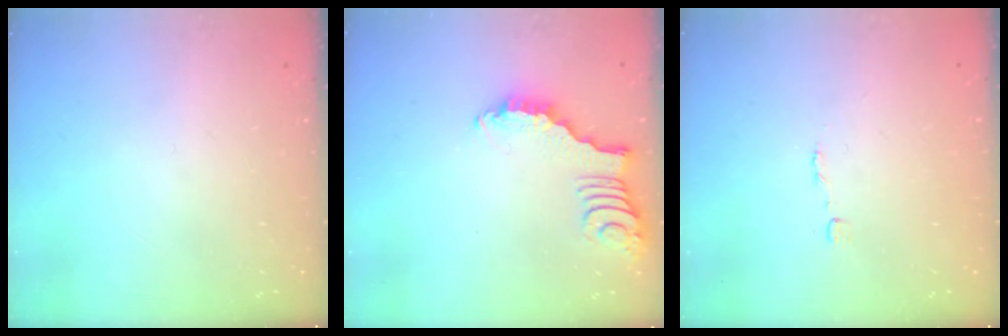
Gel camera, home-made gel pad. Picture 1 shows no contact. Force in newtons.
{"total": 2.3, "press": 2.3, "slide": 0.3}
{"total": 1.8, "press": 1.8, "slide": 0.1}